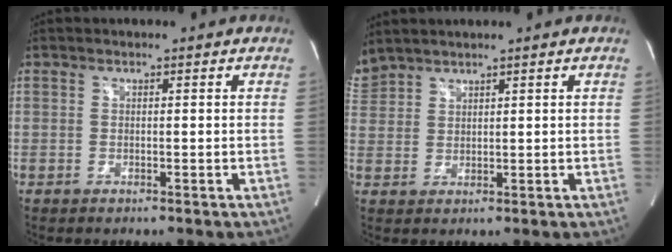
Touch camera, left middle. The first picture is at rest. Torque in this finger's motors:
{"motor_torque": [0.76, -0.76, 0.10, 0.03]}